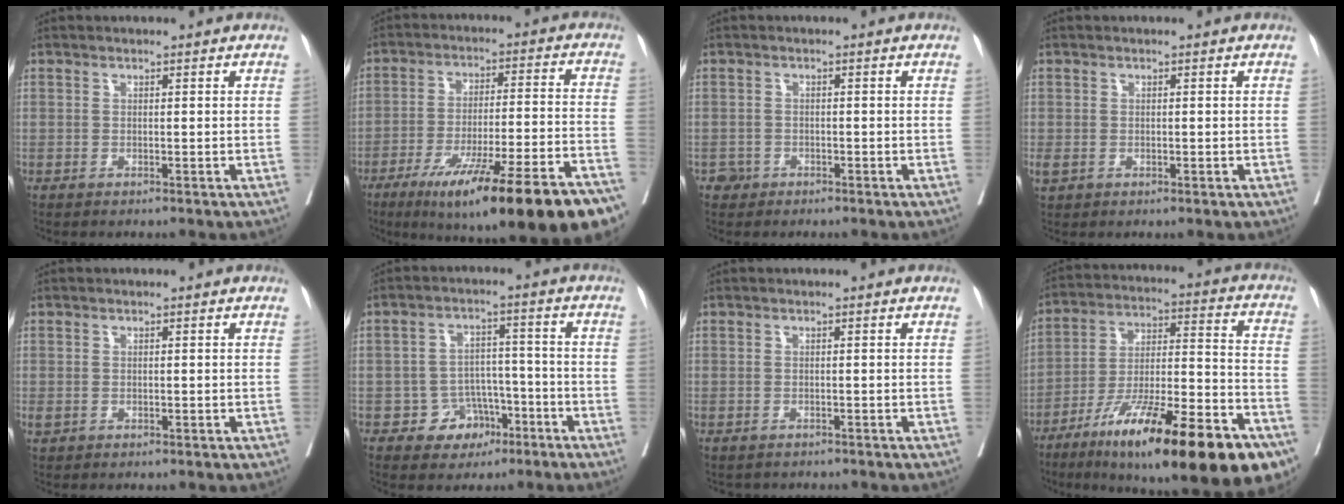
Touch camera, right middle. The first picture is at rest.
{"total": 25.8, "force": [-17.7, 2.4, 18.6], "torque": [-0.204, -0.012, -0.266]}
{"total": 1.5, "force": [-1.0, 1.1, -0.2], "torque": [0.003, 0.007, -0.019]}
{"total": 1.6, "force": [-0.2, 1.1, 1.1], "torque": [-0.034, 0.003, 0.001]}
{"total": 1.0, "force": [0.0, 0.7, 0.7], "torque": [-0.019, 0.003, 0.003]}
{"total": 6.1, "force": [-3.2, 4.9, 1.6], "torque": [-0.012, 0.017, -0.042]}
{"total": 0.9, "force": [-0.7, 0.5, 0.1], "torque": [-0.010, 0.000, -0.009]}
{"total": 28.8, "force": [-17.7, 4.6, 22.3], "torque": [-0.274, -0.011, -0.286]}